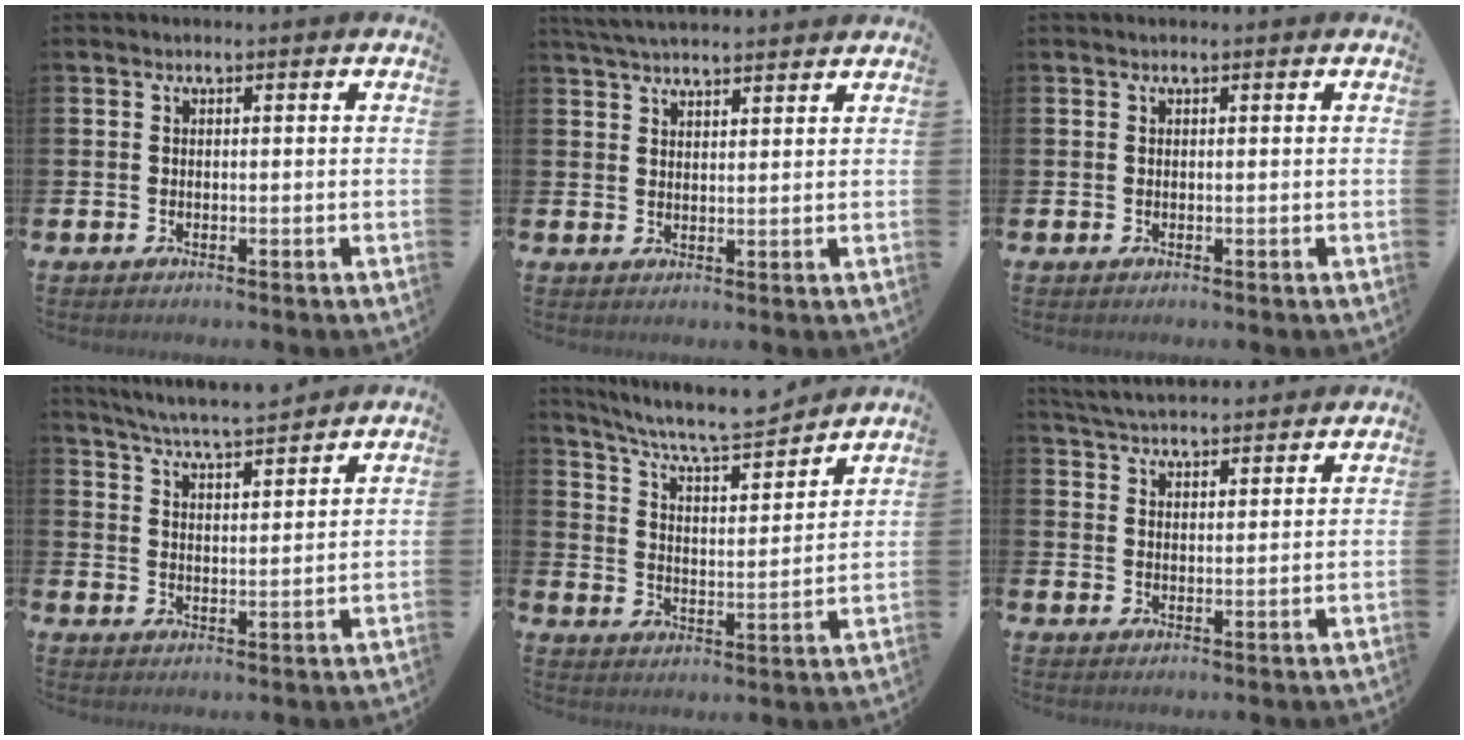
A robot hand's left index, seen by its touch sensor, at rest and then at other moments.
{"total": 4.4, "force": [4.3, 0.5, 0.9], "torque": [-0.025, -0.015, 0.079]}
{"total": 0.0}
{"total": 5.9, "force": [5.8, -0.3, 1.1], "torque": [-0.042, -0.037, 0.102]}
{"total": 8.6, "force": [8.1, 1.3, 2.7], "torque": [-0.079, -0.057, 0.141]}
{"total": 4.7, "force": [4.7, 0.4, 0.3], "torque": [-0.025, -0.025, 0.086]}